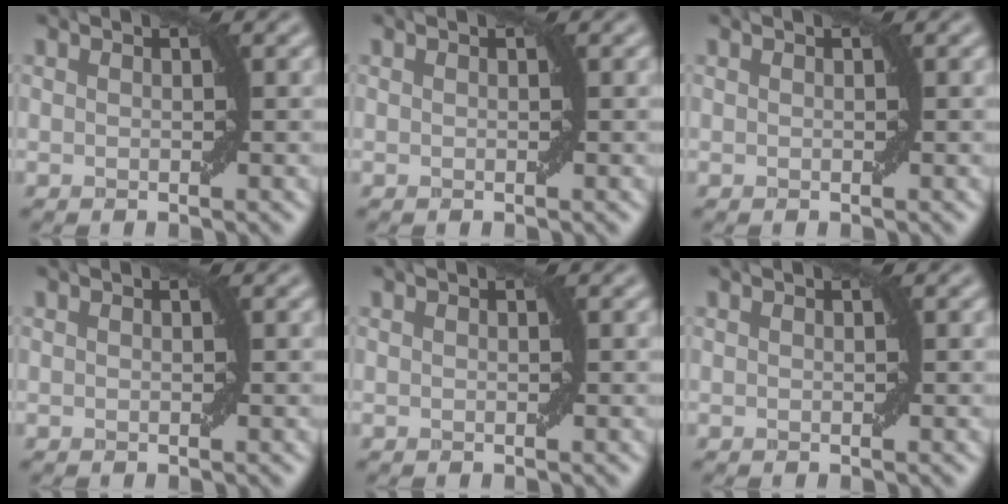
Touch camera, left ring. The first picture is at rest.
{"total": 0.0}
{"total": 0.0}
{"total": 0.0}
{"total": 0.0}
{"total": 0.0}